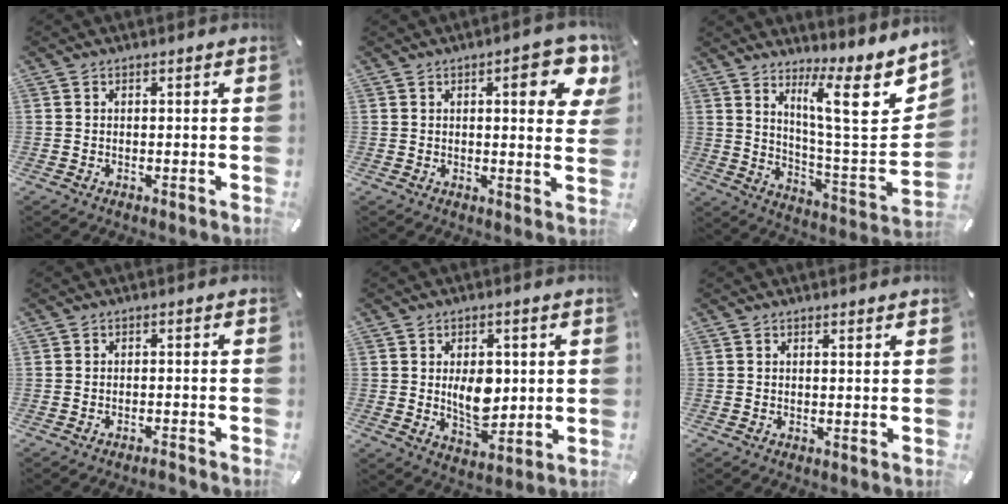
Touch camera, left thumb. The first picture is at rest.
{"total": 9.9, "force": [4.0, 3.1, 8.5], "torque": [-0.101, -0.020, 0.058]}
{"total": 16.3, "force": [9.4, 4.1, 12.7], "torque": [-0.188, -0.073, 0.142]}
{"total": 1.6, "force": [-1.5, 0.3, 0.4], "torque": [-0.009, 0.006, -0.031]}
{"total": 8.8, "force": [1.0, 5.9, 6.4], "torque": [-0.098, -0.007, 0.013]}
{"total": 0.6, "force": [0.6, 0.0, 0.3], "torque": [-0.005, -0.003, 0.010]}